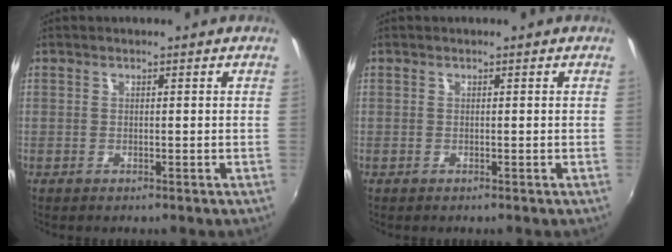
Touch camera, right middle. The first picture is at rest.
{"total": 0.0}